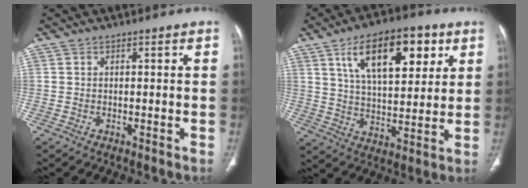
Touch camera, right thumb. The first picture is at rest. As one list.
[{"total": 17.9, "force": [7.9, 8.5, 13.7], "torque": [-0.179, -0.021, 0.133]}]